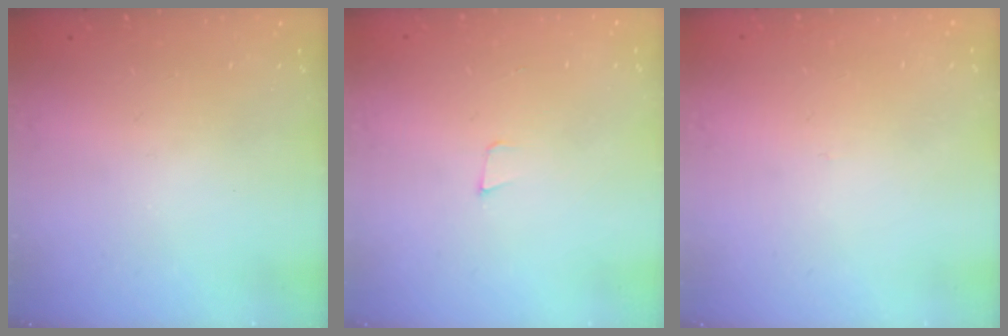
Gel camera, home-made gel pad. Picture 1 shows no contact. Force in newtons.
{"total": 3.3, "press": 2.0, "slide": 2.6}
{"total": 2.7, "press": 2.7, "slide": 0.3}